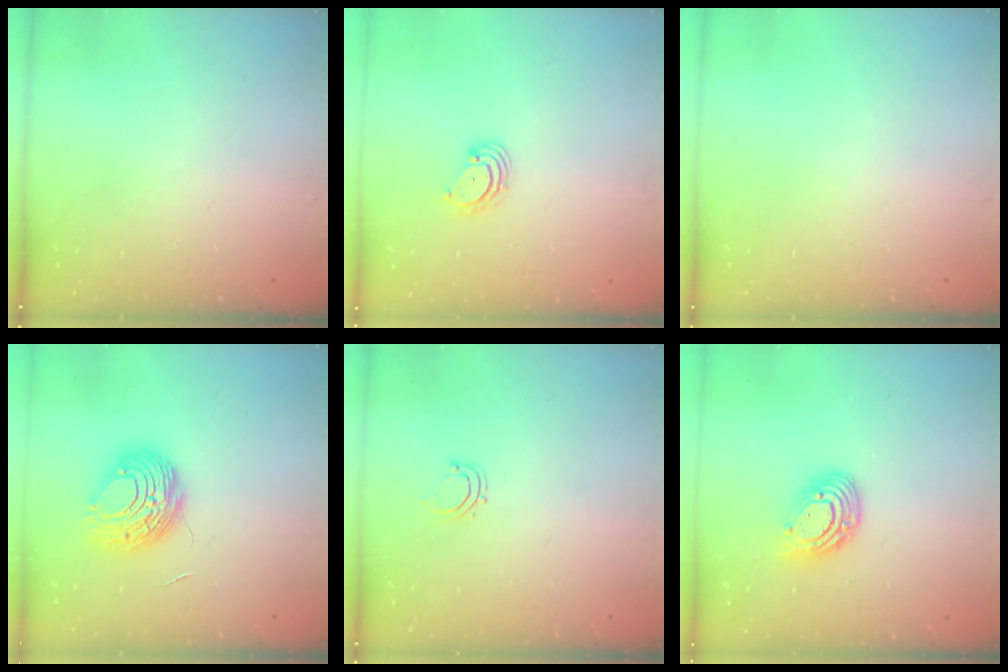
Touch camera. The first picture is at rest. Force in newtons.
{"total": 3.2, "press": 3.2, "slide": 0.4}
{"total": 0.0}
{"total": 9.6, "press": 9.5, "slide": 0.9}
{"total": 2.8, "press": 2.8, "slide": 0.5}
{"total": 10.7, "press": 10.7, "slide": 0.8}